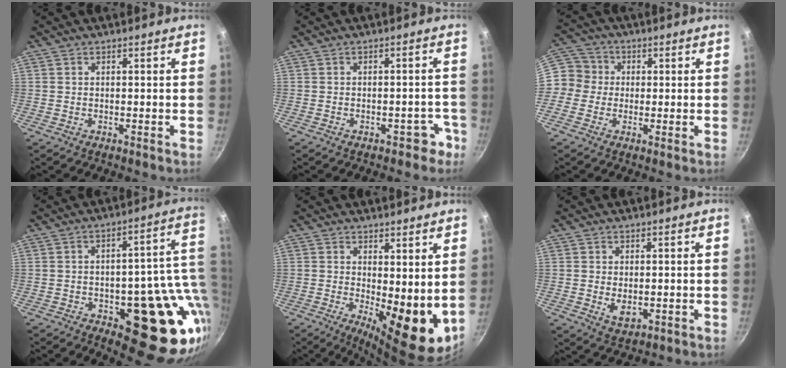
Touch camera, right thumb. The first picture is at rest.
{"total": 3.7, "force": [-2.3, 2.4, 1.7], "torque": [0.013, 0.037, -0.014]}
{"total": 6.7, "force": [0.1, 6.5, 1.8], "torque": [0.000, 0.016, -0.019]}
{"total": 22.1, "force": [-3.1, 10.0, 19.4], "torque": [-0.180, -0.007, -0.033]}
{"total": 11.3, "force": [1.0, 4.3, 10.4], "torque": [-0.123, -0.028, 0.023]}
{"total": 4.1, "force": [-0.3, 2.7, 3.1], "torque": [-0.051, -0.011, 0.002]}